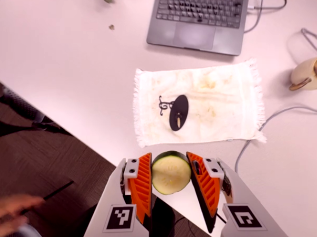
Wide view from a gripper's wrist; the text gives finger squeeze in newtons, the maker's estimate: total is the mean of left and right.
{"total": 8.5, "left": 8.2, "right": 8.8}